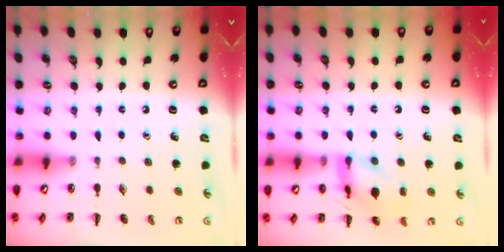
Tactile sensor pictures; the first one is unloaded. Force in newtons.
{"total": 13.2, "press": 13.2, "slide": 0.7}